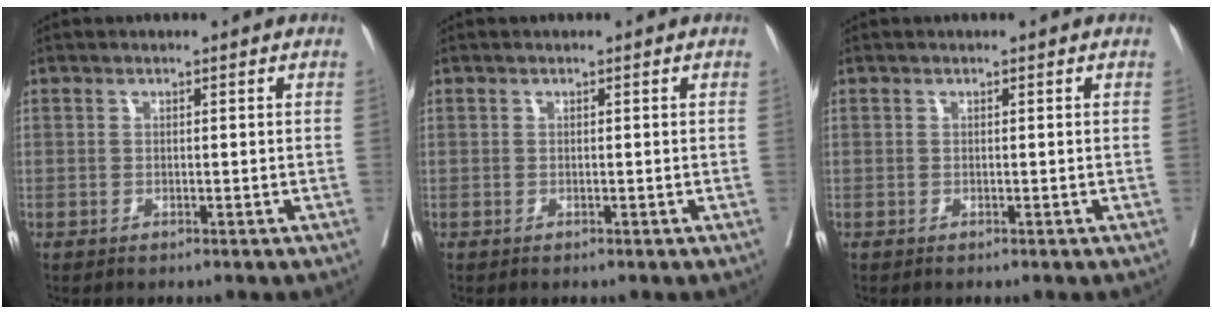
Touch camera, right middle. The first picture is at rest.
{"total": 0.0}
{"total": 0.0}